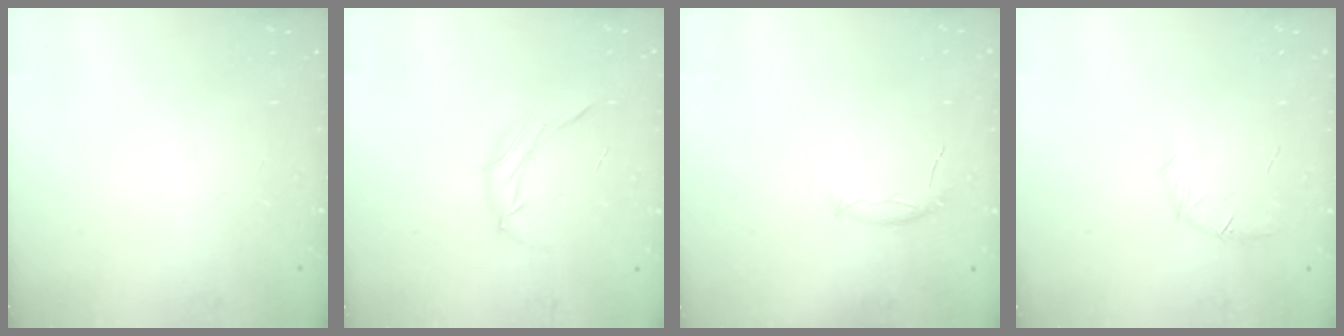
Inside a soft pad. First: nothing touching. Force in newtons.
{"total": 6.6, "press": 6.6, "slide": 0.6}
{"total": 5.6, "press": 5.5, "slide": 0.9}
{"total": 6.3, "press": 6.1, "slide": 1.5}